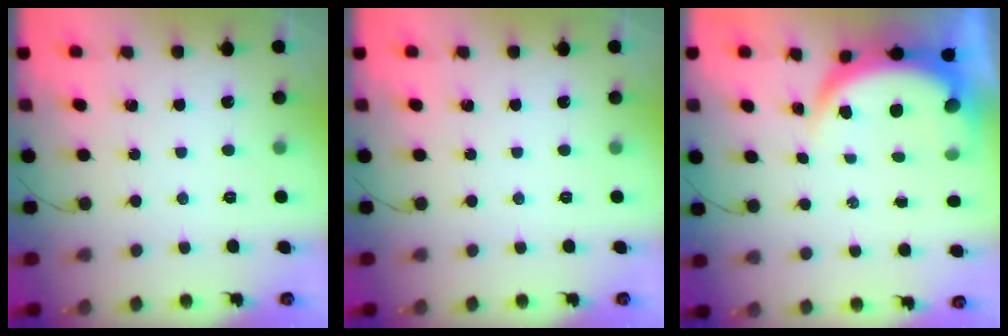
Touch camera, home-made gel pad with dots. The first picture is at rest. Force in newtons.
{"total": 0.0}
{"total": 7.0, "press": 7.0, "slide": 1.0}